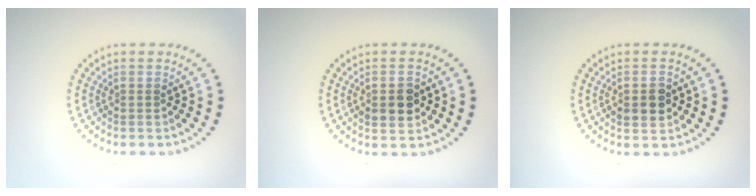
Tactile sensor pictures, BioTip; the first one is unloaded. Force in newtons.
{"total": 2.9, "press": 2.9, "slide": 0.1}
{"total": 2.4, "press": 2.4, "slide": 0.2}